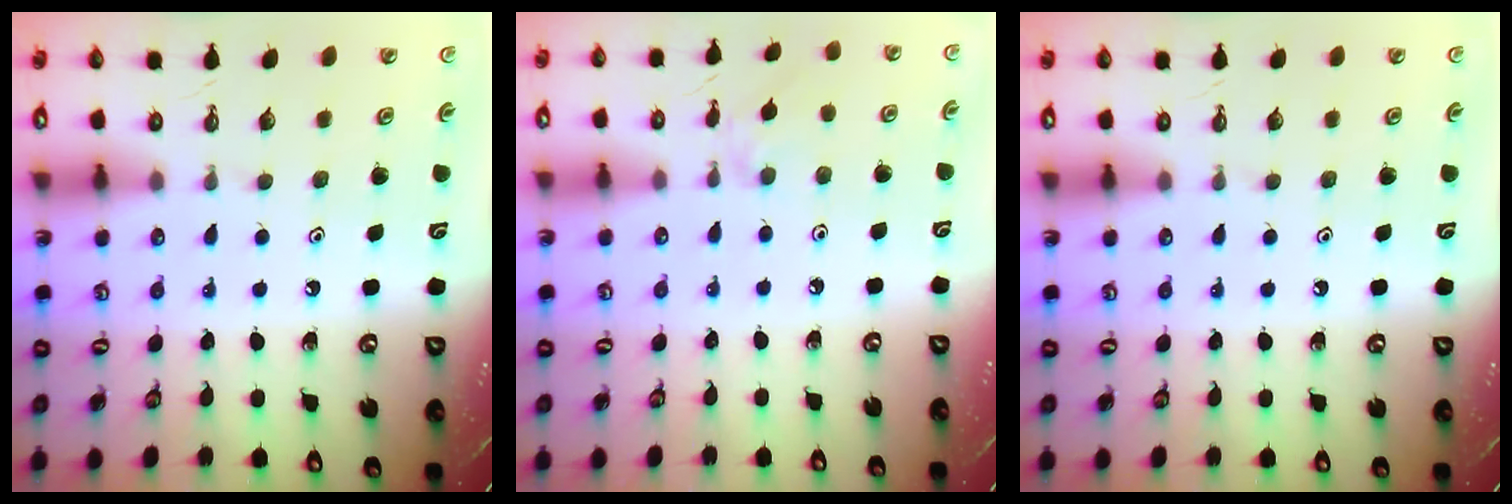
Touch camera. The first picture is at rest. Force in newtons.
{"total": 1.6, "press": 1.5, "slide": 0.4}
{"total": 0.0}